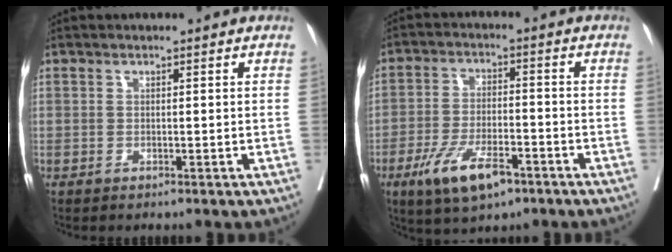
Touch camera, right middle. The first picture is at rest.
{"total": 9.5, "force": [-5.4, 3.3, 7.1], "torque": [-0.140, -0.011, -0.091]}